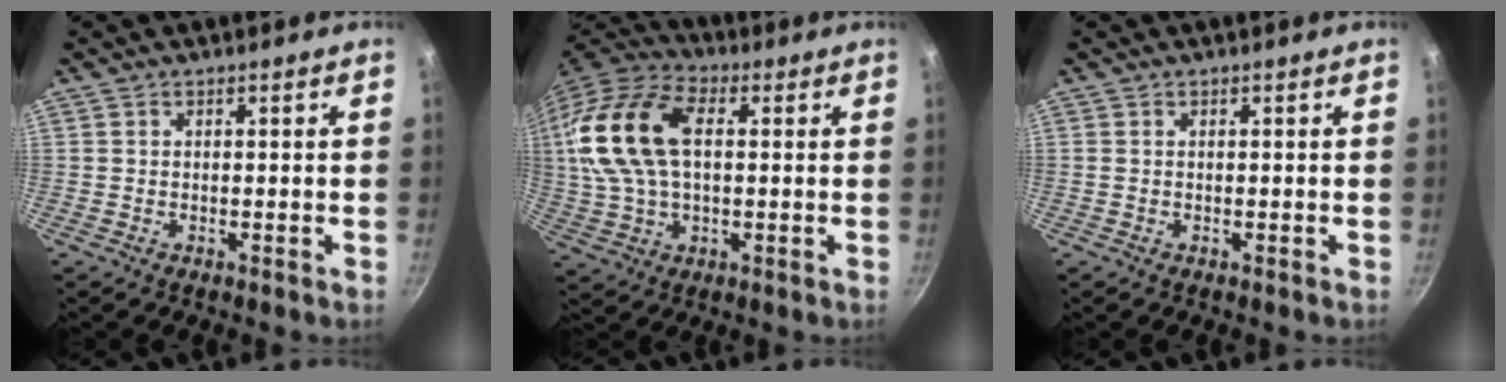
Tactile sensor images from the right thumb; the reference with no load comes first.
{"total": 19.3, "force": [3.1, 11.5, 15.2], "torque": [-0.297, 0.025, 0.048]}
{"total": 0.0}